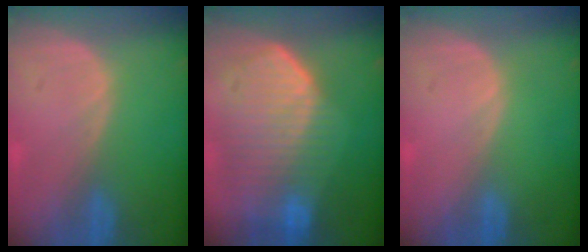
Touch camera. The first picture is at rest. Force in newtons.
{"total": 10.8, "press": 9.5, "slide": 5.2}
{"total": 0.0}